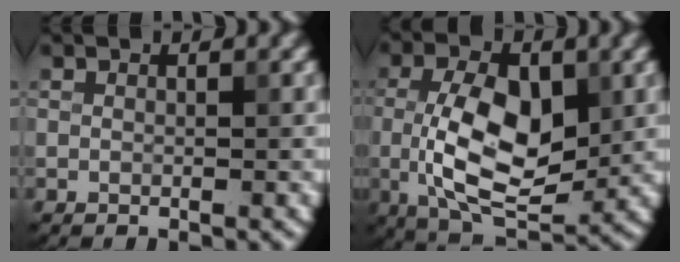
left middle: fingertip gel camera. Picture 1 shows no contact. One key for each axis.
{"total": 9.6, "fx": -0.1, "fy": 5.0, "fz": 8.2, "tx": -0.158, "ty": -0.003, "tz": -0.003}